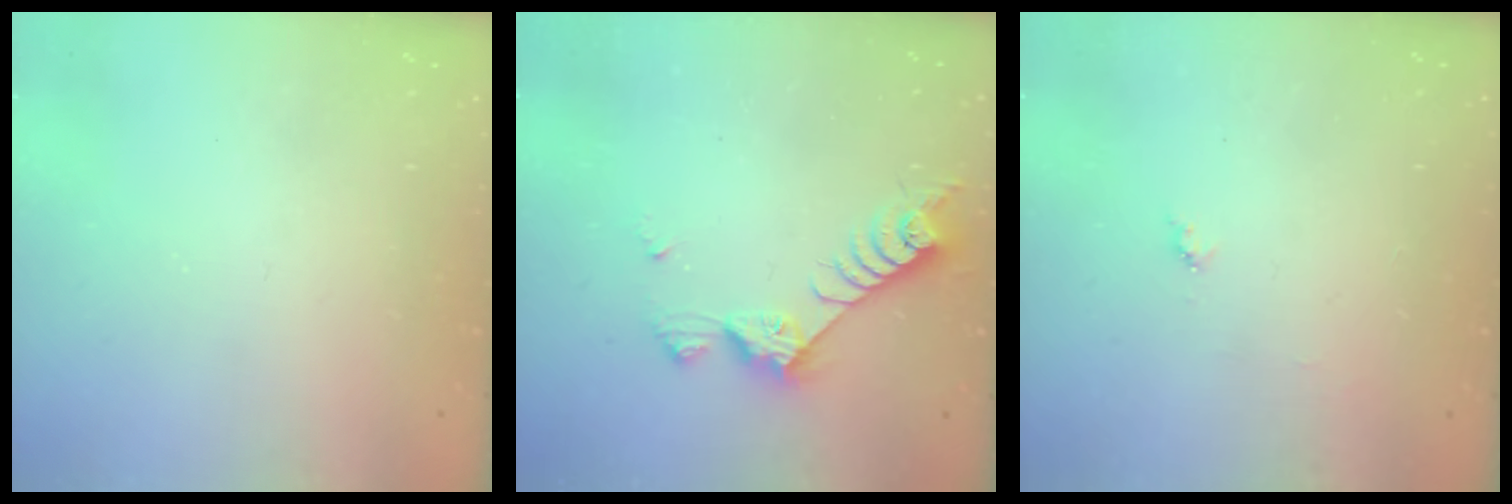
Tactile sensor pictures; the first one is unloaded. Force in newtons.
{"total": 7.9, "press": 7.8, "slide": 1.3}
{"total": 3.9, "press": 3.9, "slide": 0.4}